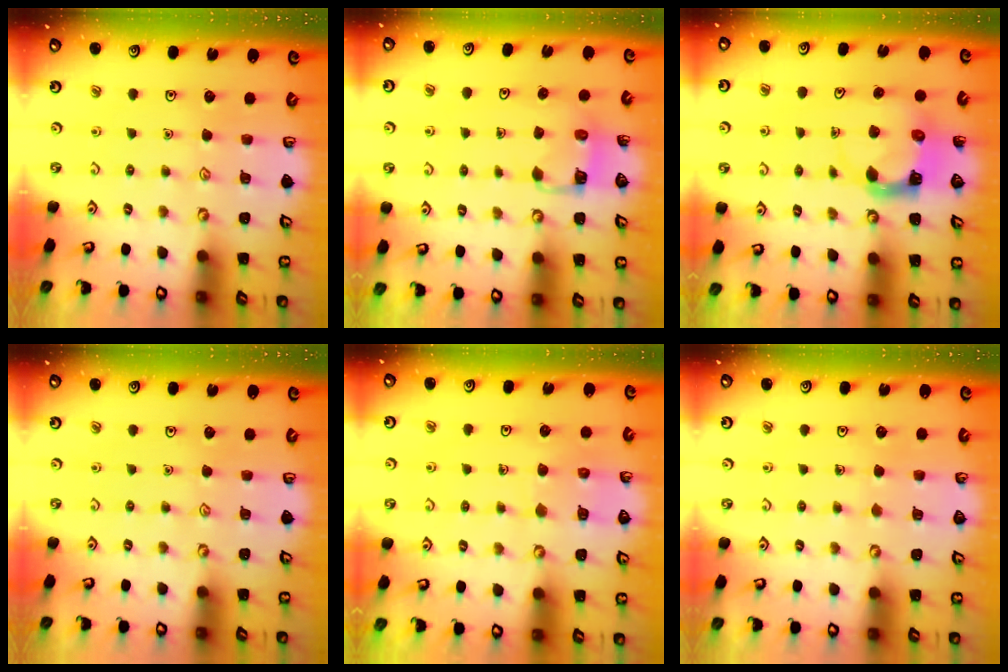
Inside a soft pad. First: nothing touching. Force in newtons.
{"total": 2.8, "press": 2.8, "slide": 0.2}
{"total": 4.7, "press": 4.7, "slide": 0.2}
{"total": 0.0}
{"total": 6.4, "press": 6.4, "slide": 0.5}
{"total": 0.8, "press": 0.8, "slide": 0.3}